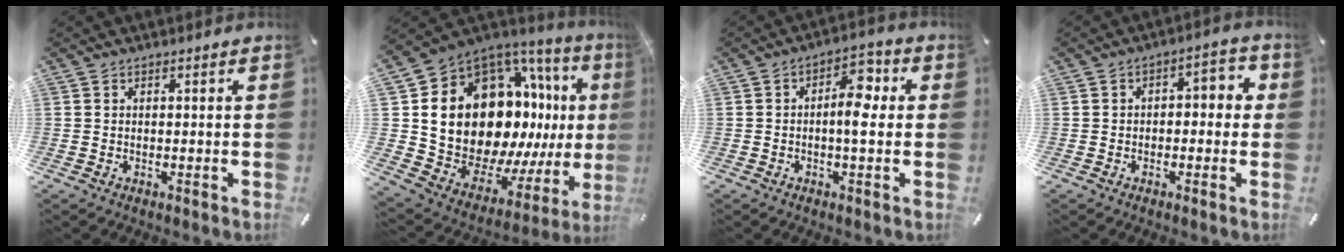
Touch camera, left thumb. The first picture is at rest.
{"total": 20.3, "force": [4.5, 15.0, 12.9], "torque": [-0.230, -0.089, 0.123]}
{"total": 7.1, "force": [0.0, 3.3, 6.3], "torque": [-0.086, 0.004, -0.007]}
{"total": 3.8, "force": [-1.4, 2.4, 2.5], "torque": [-0.038, 0.016, -0.031]}